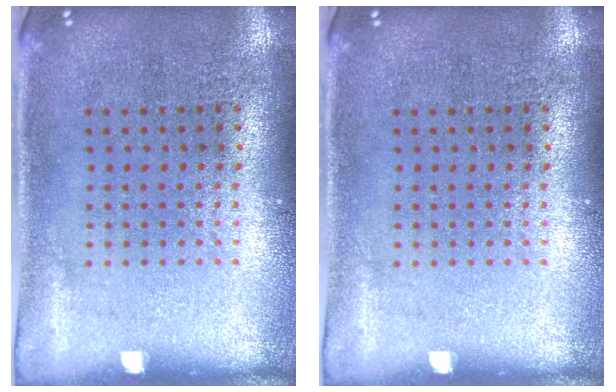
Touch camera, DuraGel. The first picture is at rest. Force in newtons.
{"total": 0.0}